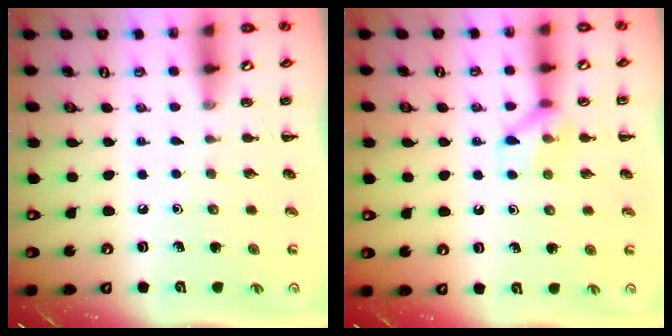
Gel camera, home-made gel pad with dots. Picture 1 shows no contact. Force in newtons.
{"total": 8.0, "press": 8.0, "slide": 0.5}